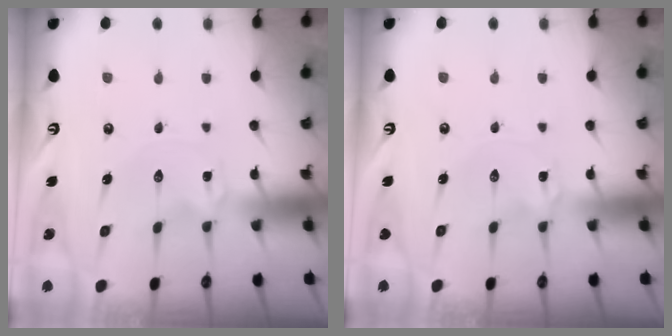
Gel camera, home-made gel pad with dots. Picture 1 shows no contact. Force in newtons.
{"total": 0.6, "press": 0.6, "slide": 0.1}